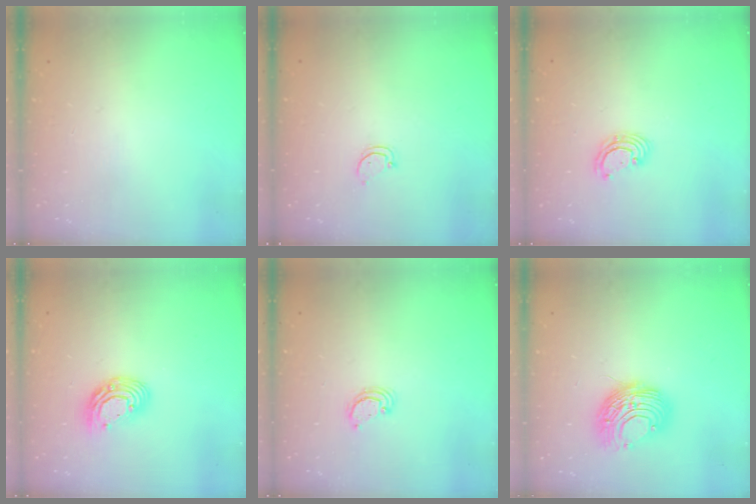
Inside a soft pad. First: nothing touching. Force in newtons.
{"total": 2.6, "press": 2.6, "slide": 0.3}
{"total": 3.1, "press": 3.1, "slide": 0.1}
{"total": 10.3, "press": 10.3, "slide": 1.1}
{"total": 2.3, "press": 2.3, "slide": 0.2}
{"total": 9.9, "press": 9.9, "slide": 0.4}